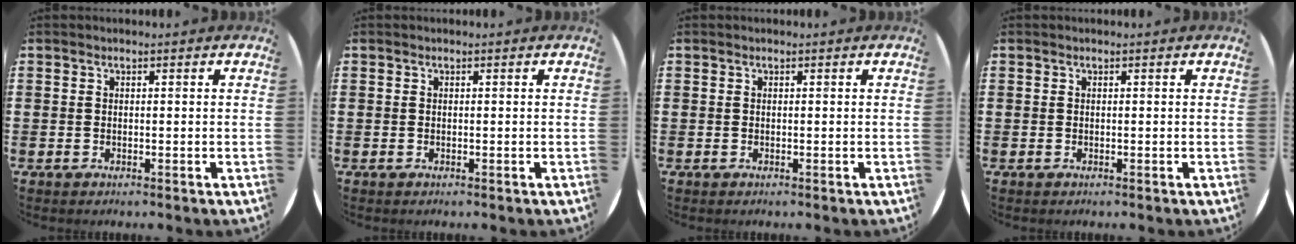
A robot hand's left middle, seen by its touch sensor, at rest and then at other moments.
{"total": 0.0}
{"total": 0.0}
{"total": 0.0}